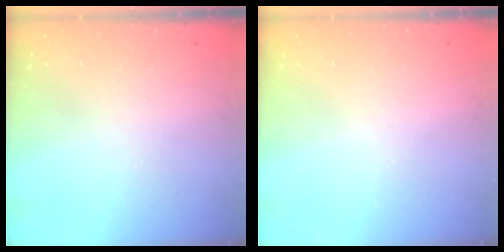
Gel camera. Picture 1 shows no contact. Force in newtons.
{"total": 0.0}